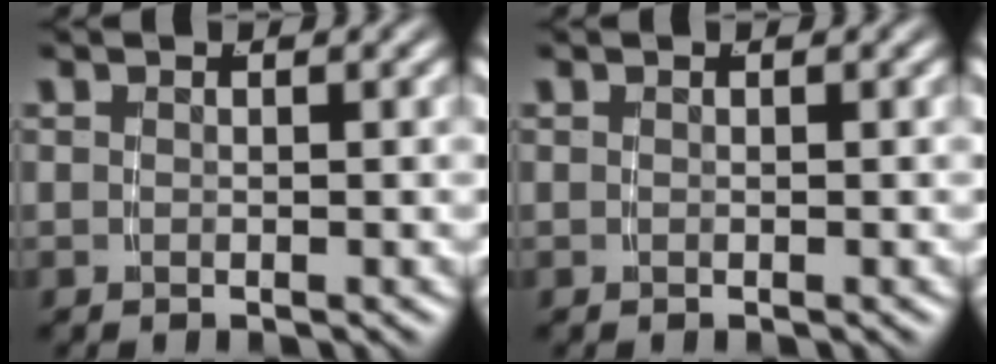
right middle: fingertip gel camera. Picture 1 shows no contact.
{"total": 0.0}